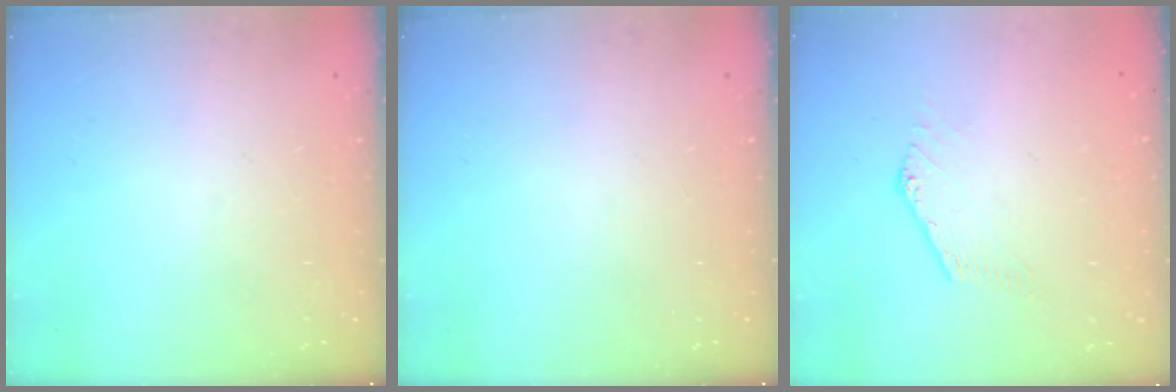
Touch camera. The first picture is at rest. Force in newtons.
{"total": 0.0}
{"total": 0.8, "press": 0.8, "slide": 0.1}